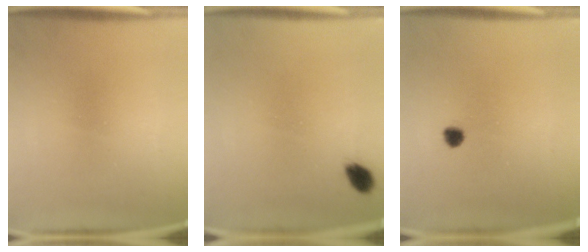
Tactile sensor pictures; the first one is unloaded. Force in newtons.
{"total": 2.6}
{"total": 1.9}